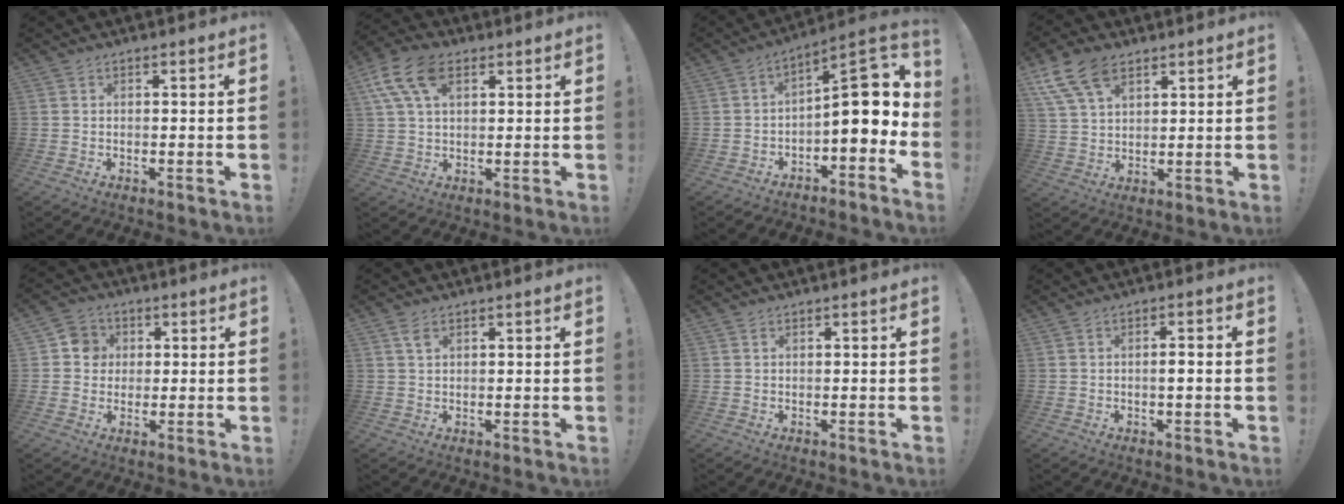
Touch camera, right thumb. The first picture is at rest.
{"total": 12.2, "force": [5.2, 7.0, 8.5], "torque": [-0.170, -0.003, 0.099]}
{"total": 13.6, "force": [0.1, 5.6, 12.4], "torque": [-0.176, 0.006, 0.005]}
{"total": 11.3, "force": [6.8, 6.4, 6.4], "torque": [-0.128, -0.021, 0.131]}
{"total": 6.3, "force": [0.8, 6.0, 1.6], "torque": [-0.021, 0.006, 0.016]}
{"total": 2.8, "force": [1.4, 1.3, 2.0], "torque": [-0.041, 0.001, 0.026]}
{"total": 0.6, "force": [0.4, 0.3, 0.4], "torque": [-0.007, -0.001, 0.007]}
{"total": 2.5, "force": [-0.7, 0.1, 2.4], "torque": [-0.043, 0.003, -0.017]}